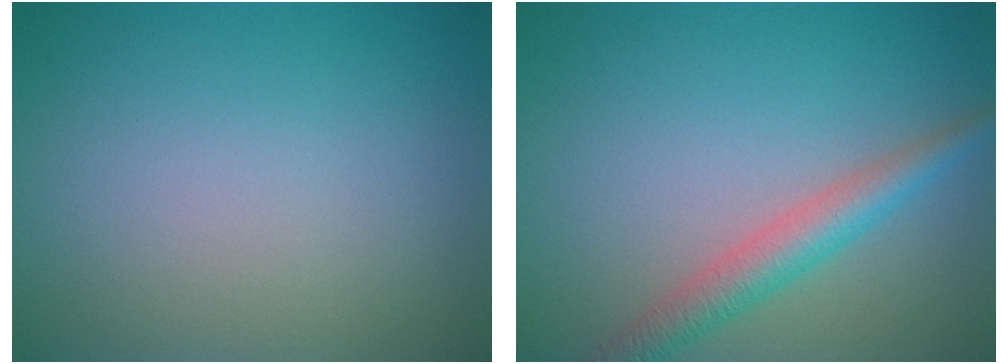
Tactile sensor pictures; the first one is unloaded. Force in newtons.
{"total": 3.4, "press": 3.4, "slide": 0.1}